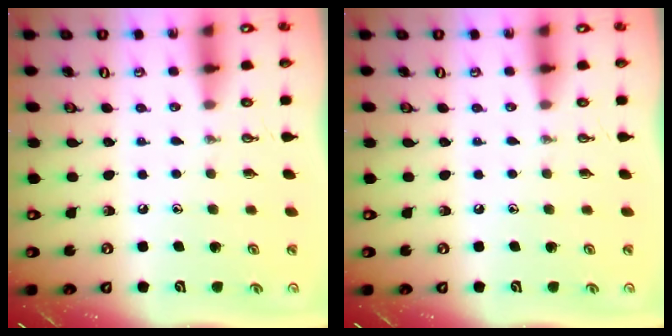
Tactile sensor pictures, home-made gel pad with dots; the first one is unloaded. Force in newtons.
{"total": 0.0}